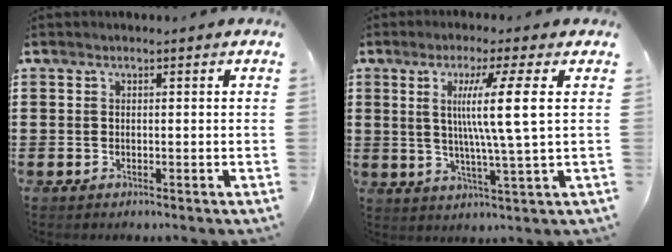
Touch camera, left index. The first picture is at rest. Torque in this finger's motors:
{"motor_torque": [1.06, -0.62, 0.51, 0.21]}